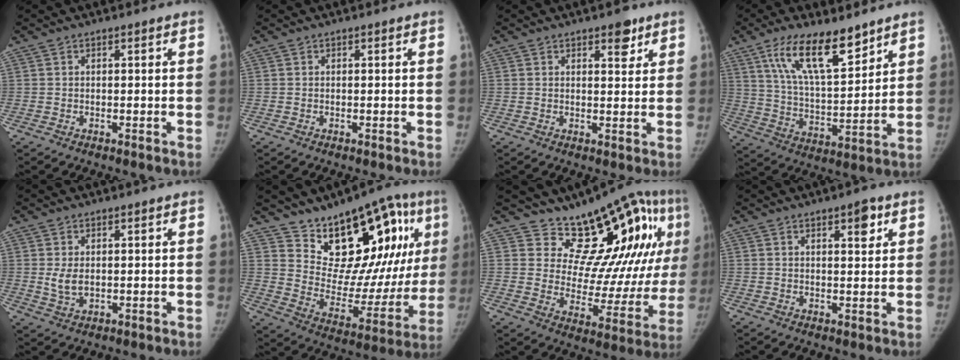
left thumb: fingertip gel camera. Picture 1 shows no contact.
{"total": 0.0}
{"total": 3.8, "force": [2.4, 1.8, 2.4], "torque": [-0.014, -0.013, 0.032]}
{"total": 15.5, "force": [9.9, 5.3, 10.6], "torque": [-0.162, -0.051, 0.188]}
{"total": 3.6, "force": [0.5, 2.2, 2.8], "torque": [-0.055, -0.008, 0.015]}
{"total": 24.0, "force": [12.0, 12.0, 17.1], "torque": [-0.184, -0.045, 0.195]}
{"total": 20.6, "force": [10.9, 9.0, 15.0], "torque": [-0.140, -0.061, 0.165]}
{"total": 4.0, "force": [2.1, 1.4, 3.1], "torque": [-0.032, -0.011, 0.031]}